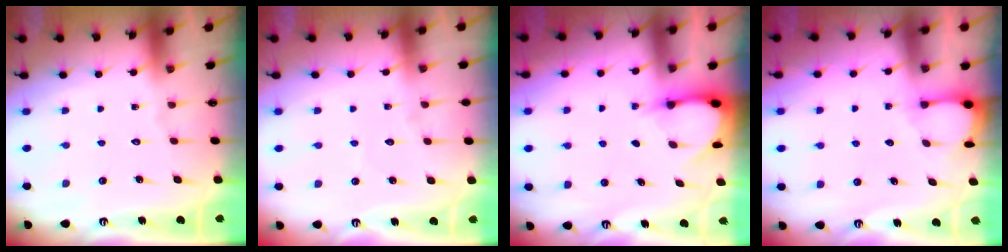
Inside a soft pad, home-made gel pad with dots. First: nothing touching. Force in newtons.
{"total": 2.6, "press": 2.6, "slide": 0.3}
{"total": 3.1, "press": 3.1, "slide": 0.4}
{"total": 2.4, "press": 2.3, "slide": 0.4}